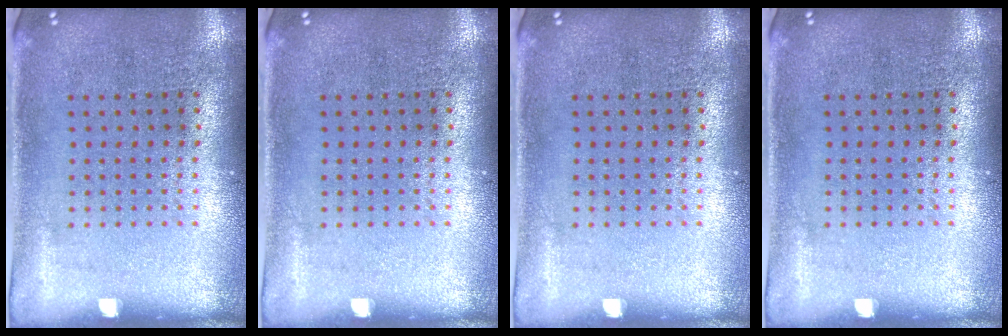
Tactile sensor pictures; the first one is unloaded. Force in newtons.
{"total": 0.0}
{"total": 0.0}
{"total": 0.0}